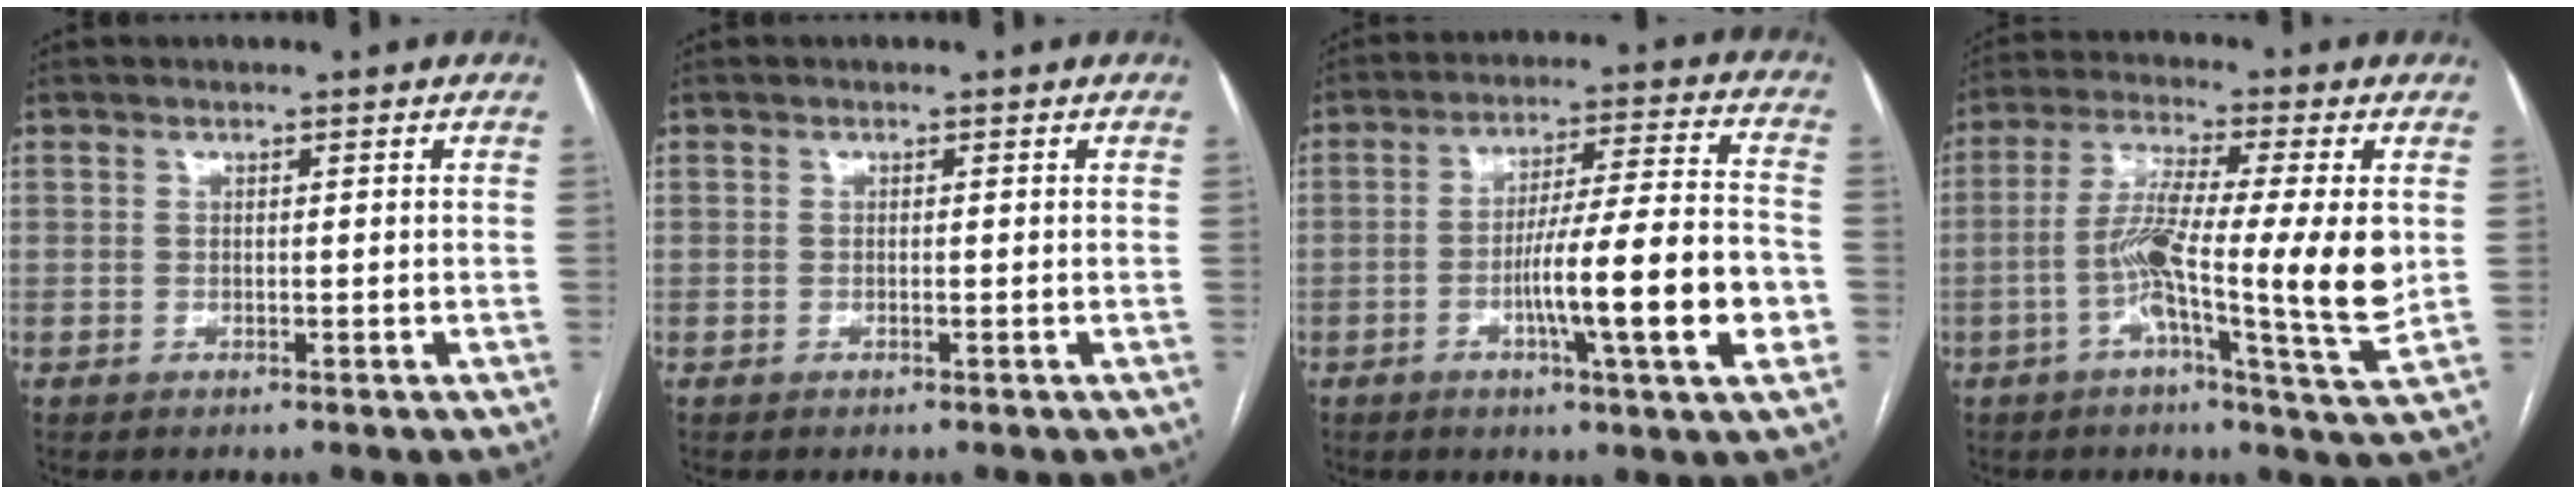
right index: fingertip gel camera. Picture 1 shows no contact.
{"total": 0.0}
{"total": 15.1, "force": [-4.1, 0.1, 14.5], "torque": [-0.237, -0.001, -0.064]}
{"total": 13.2, "force": [-0.7, 0.2, 13.2], "torque": [-0.237, 0.000, -0.023]}